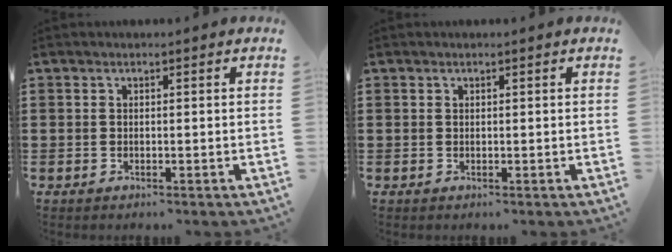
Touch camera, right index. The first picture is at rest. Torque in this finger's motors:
{"motor_torque": [0.18, 0.22, 0.08, 0.01]}